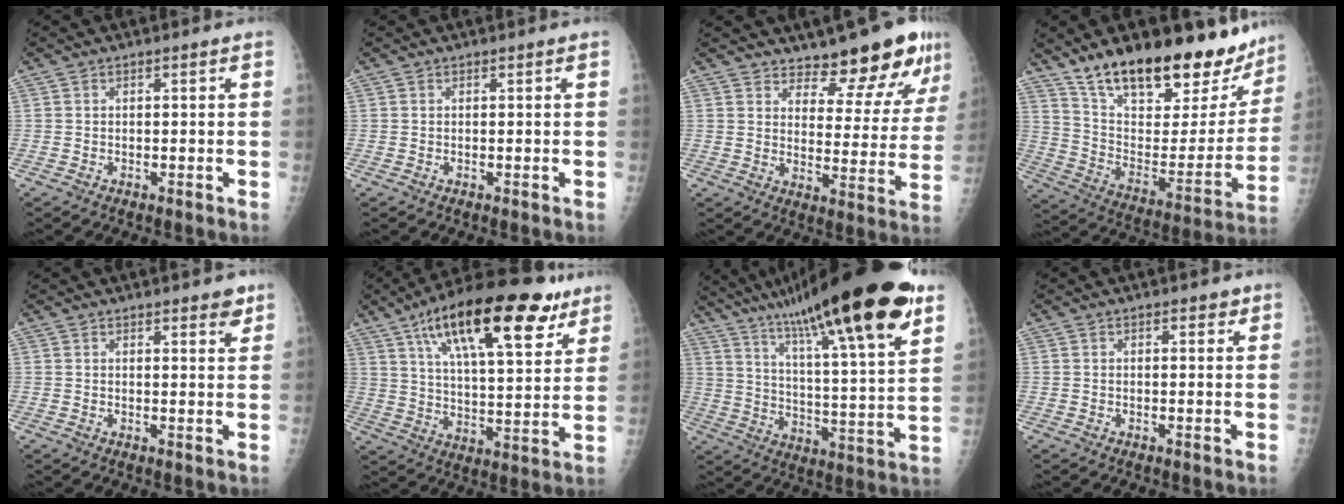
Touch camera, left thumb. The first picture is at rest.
{"total": 0.0}
{"total": 13.0, "force": [10.4, 4.0, 6.7], "torque": [-0.052, -0.082, 0.141]}
{"total": 28.4, "force": [21.4, 10.9, 15.1], "torque": [-0.195, -0.089, 0.329]}
{"total": 3.5, "force": [2.6, 1.1, 2.2], "torque": [-0.016, -0.015, 0.031]}
{"total": 24.8, "force": [13.9, 8.7, 18.6], "torque": [-0.276, -0.027, 0.223]}
{"total": 29.0, "force": [18.7, 4.4, 21.8], "torque": [-0.339, -0.040, 0.296]}
{"total": 1.9, "force": [1.1, 0.9, 1.1], "torque": [-0.005, -0.003, 0.012]}